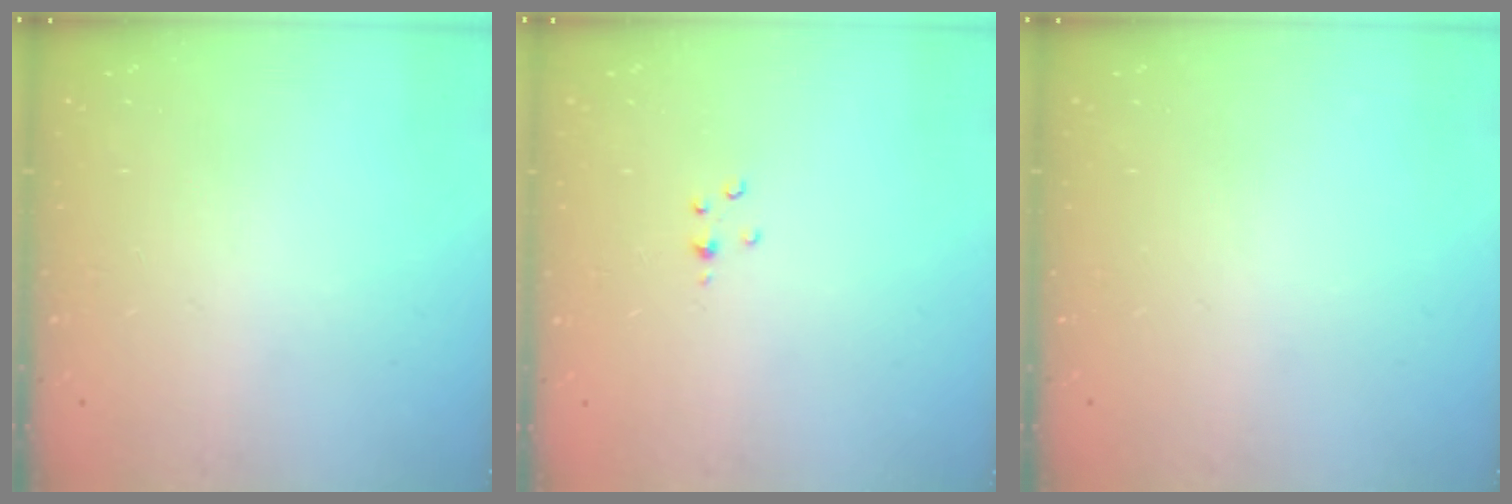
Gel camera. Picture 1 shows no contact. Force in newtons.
{"total": 2.2, "press": 2.2, "slide": 0.4}
{"total": 0.0}